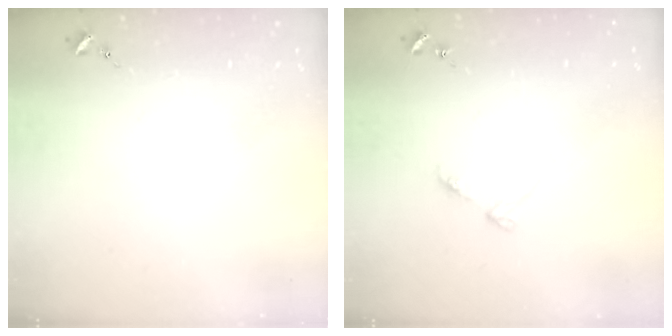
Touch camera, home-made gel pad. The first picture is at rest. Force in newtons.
{"total": 3.6, "press": 3.5, "slide": 0.4}